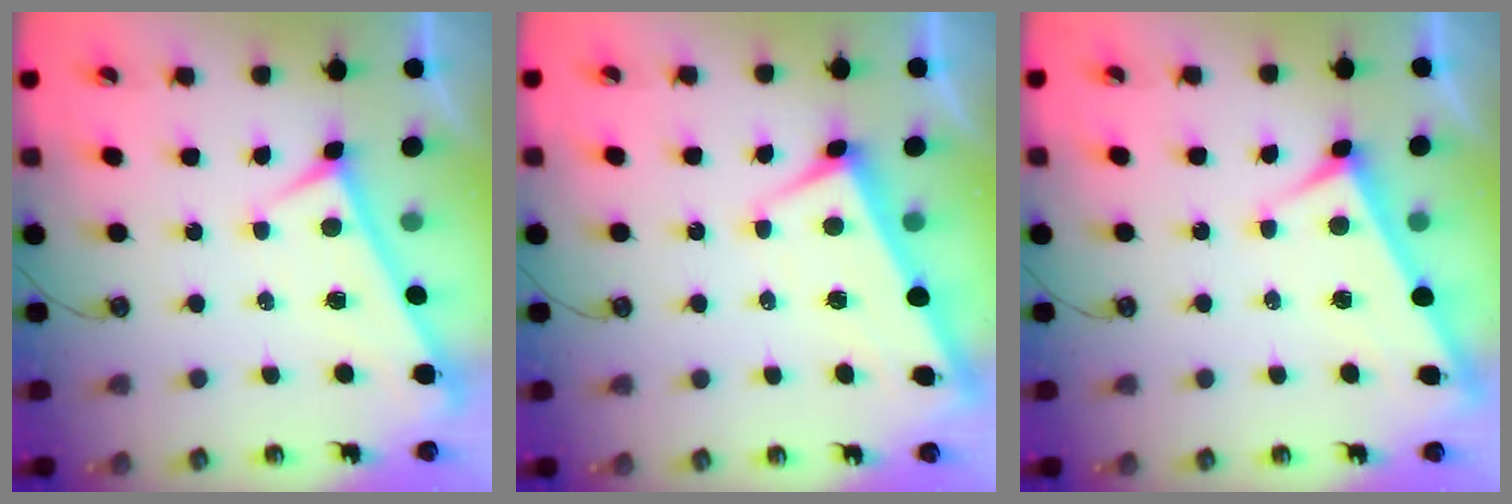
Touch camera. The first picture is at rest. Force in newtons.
{"total": 1.6, "press": 1.3, "slide": 1.0}
{"total": 3.4, "press": 3.4, "slide": 0.2}